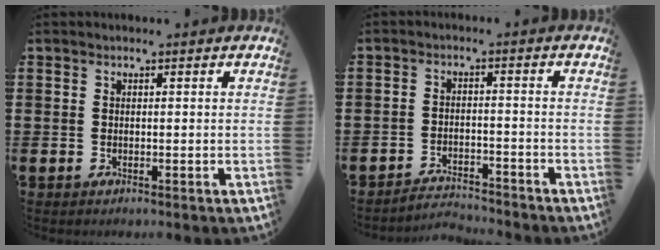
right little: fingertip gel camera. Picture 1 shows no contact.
{"total": 2.7, "force": [-2.7, 0.1, -0.2], "torque": [-0.005, 0.002, -0.061]}